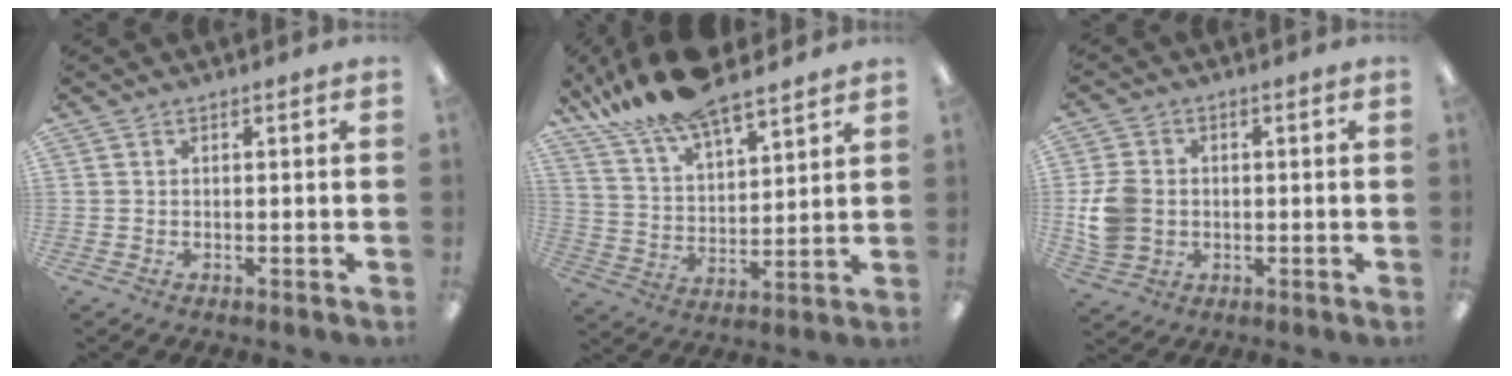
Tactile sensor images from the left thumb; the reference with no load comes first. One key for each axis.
{"total": 16.1, "fx": 13.5, "fy": 4.7, "fz": 7.4, "tx": -0.151, "ty": -0.077, "tz": 0.242}
{"total": 8.2, "fx": -0.2, "fy": 6.9, "fz": 4.5, "tx": -0.102, "ty": 0.011, "tz": 0.000}